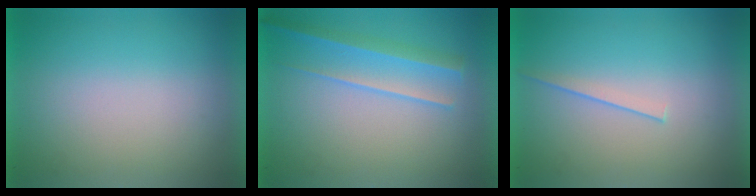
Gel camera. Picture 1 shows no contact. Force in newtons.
{"total": 2.2}
{"total": 1.1}